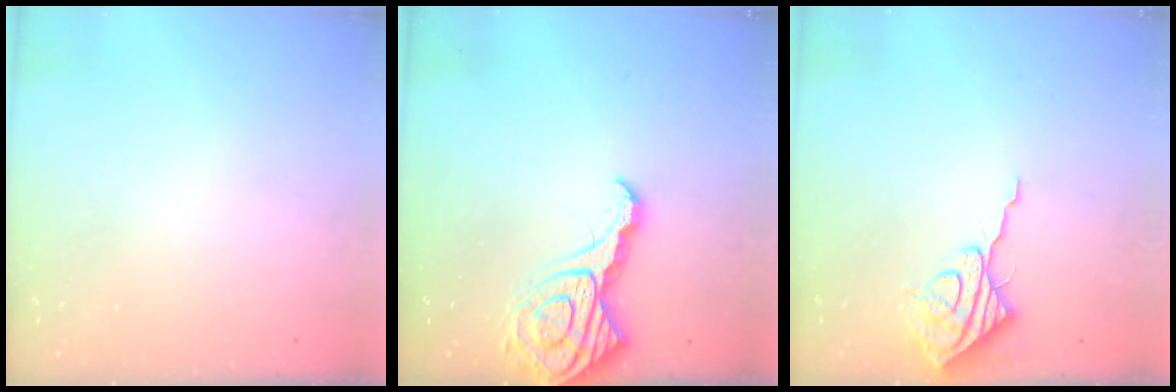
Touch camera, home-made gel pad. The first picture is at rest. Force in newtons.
{"total": 13.5, "press": 13.4, "slide": 1.4}
{"total": 9.1, "press": 9.1, "slide": 0.8}